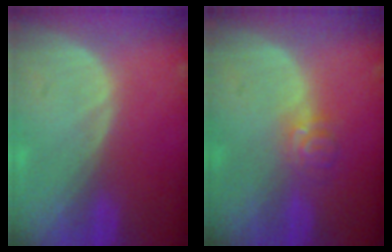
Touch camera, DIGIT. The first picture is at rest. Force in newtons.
{"total": 3.6, "press": 3.5, "slide": 1.0}